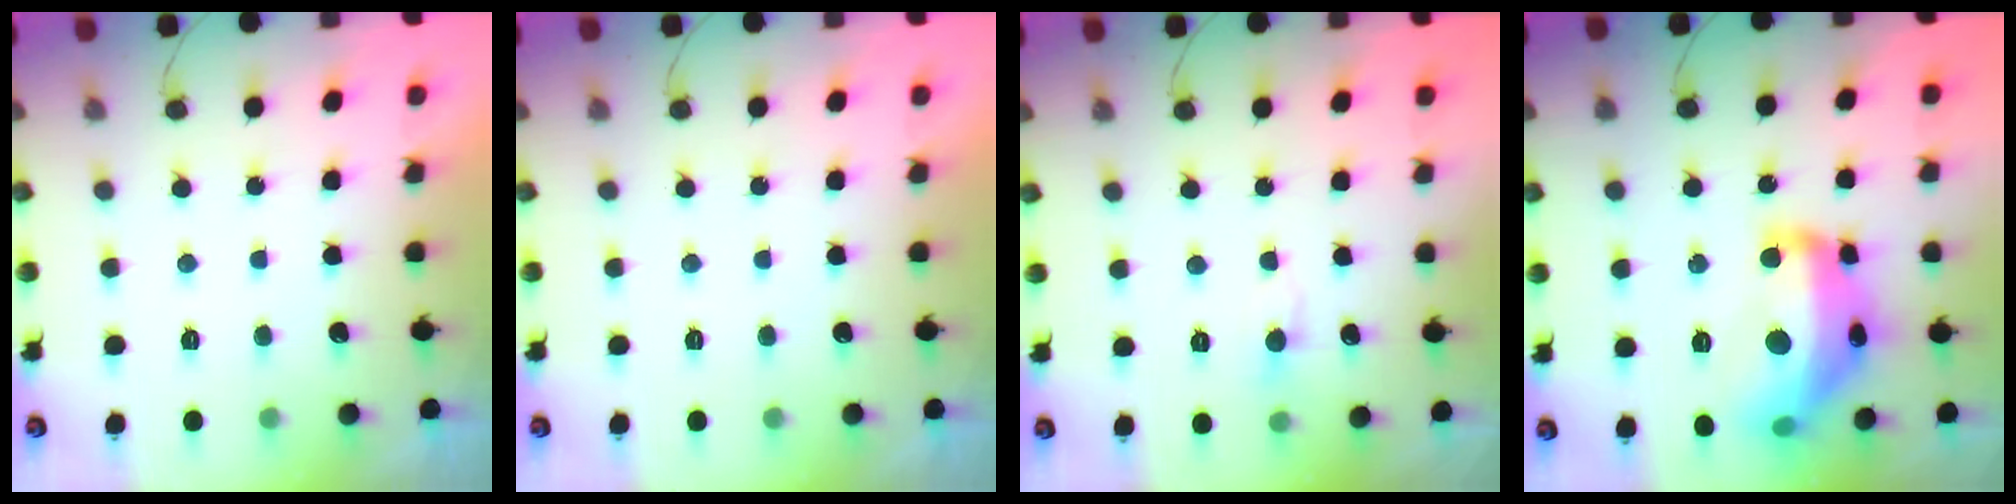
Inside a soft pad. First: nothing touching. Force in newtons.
{"total": 0.0}
{"total": 4.6, "press": 4.6, "slide": 0.6}
{"total": 22.0, "press": 22.0, "slide": 1.3}